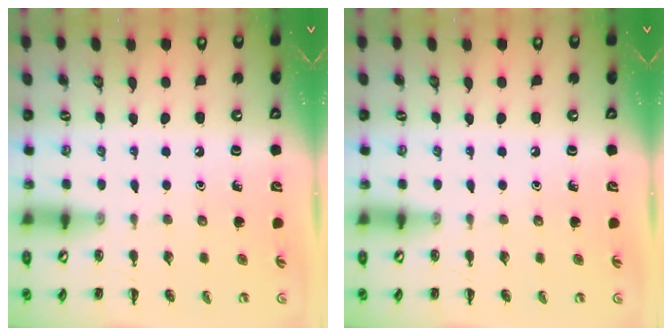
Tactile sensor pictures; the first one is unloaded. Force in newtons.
{"total": 0.0}